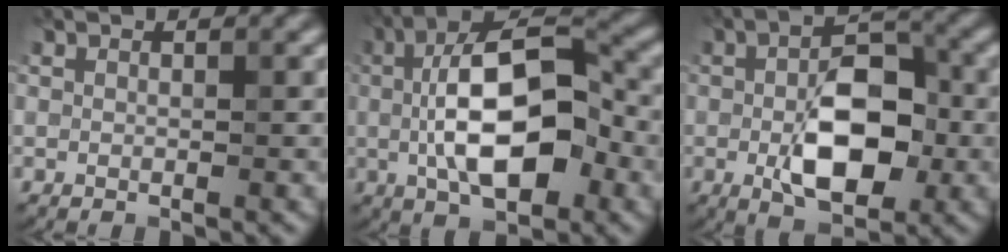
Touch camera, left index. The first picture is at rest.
{"total": 9.7, "force": [-1.0, 4.5, 8.5], "torque": [-0.145, 0.012, -0.025]}
{"total": 6.8, "force": [-1.7, 3.5, 5.5], "torque": [-0.097, -0.001, -0.033]}